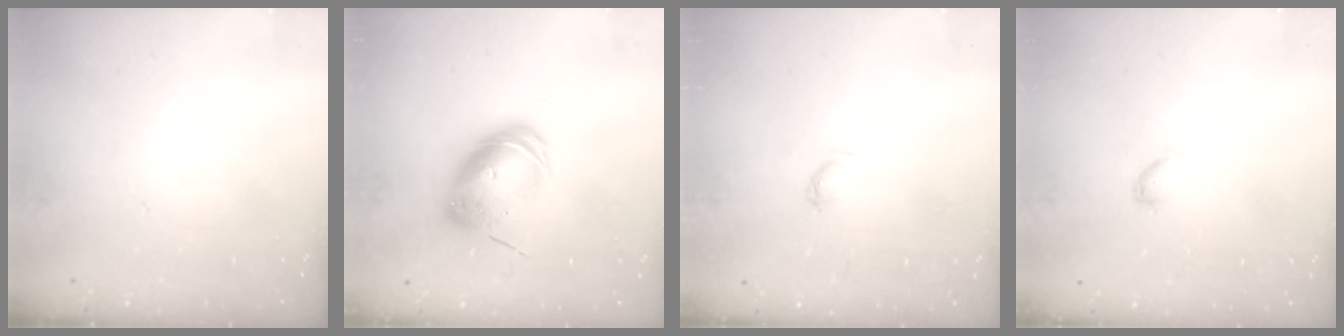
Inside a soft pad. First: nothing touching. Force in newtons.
{"total": 9.4, "press": 9.3, "slide": 1.6}
{"total": 3.9, "press": 3.8, "slide": 0.6}
{"total": 2.9, "press": 2.9, "slide": 0.4}